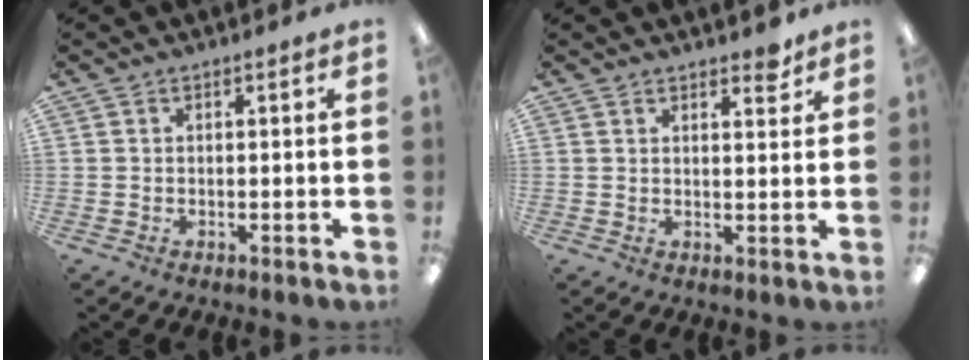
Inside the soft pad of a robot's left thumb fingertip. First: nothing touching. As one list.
[{"total": 3.2, "force": [2.8, 1.0, 1.1], "torque": [-0.001, -0.018, 0.046]}]